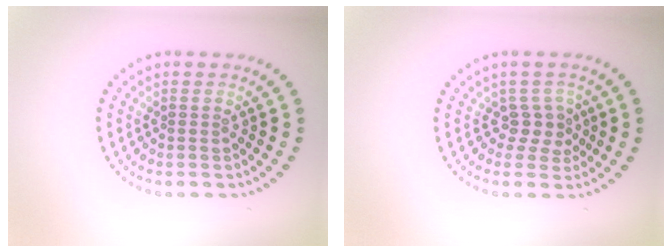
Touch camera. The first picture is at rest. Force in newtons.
{"total": 2.0, "press": 1.6, "slide": 1.2}